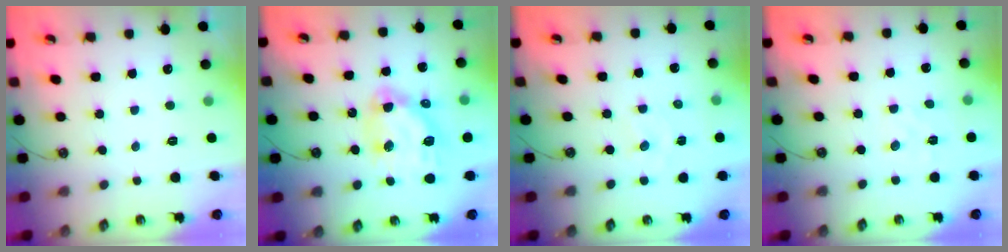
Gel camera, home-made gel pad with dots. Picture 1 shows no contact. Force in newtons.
{"total": 14.5, "press": 14.4, "slide": 1.3}
{"total": 1.8, "press": 1.8, "slide": 0.3}
{"total": 2.9, "press": 2.9, "slide": 0.5}